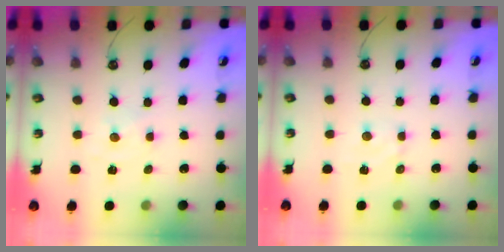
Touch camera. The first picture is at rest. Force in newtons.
{"total": 3.0, "press": 2.9, "slide": 0.6}